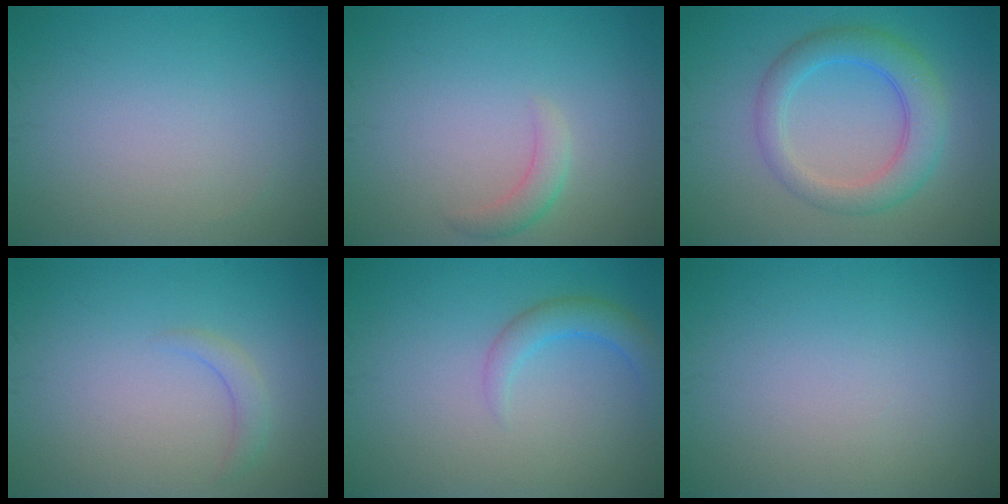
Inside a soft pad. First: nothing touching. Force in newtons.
{"total": 1.7, "press": 1.7, "slide": 0.1}
{"total": 4.8, "press": 4.8, "slide": 0.1}
{"total": 1.4, "press": 1.3, "slide": 0.3}
{"total": 2.4, "press": 2.4, "slide": 0.3}
{"total": 0.0}